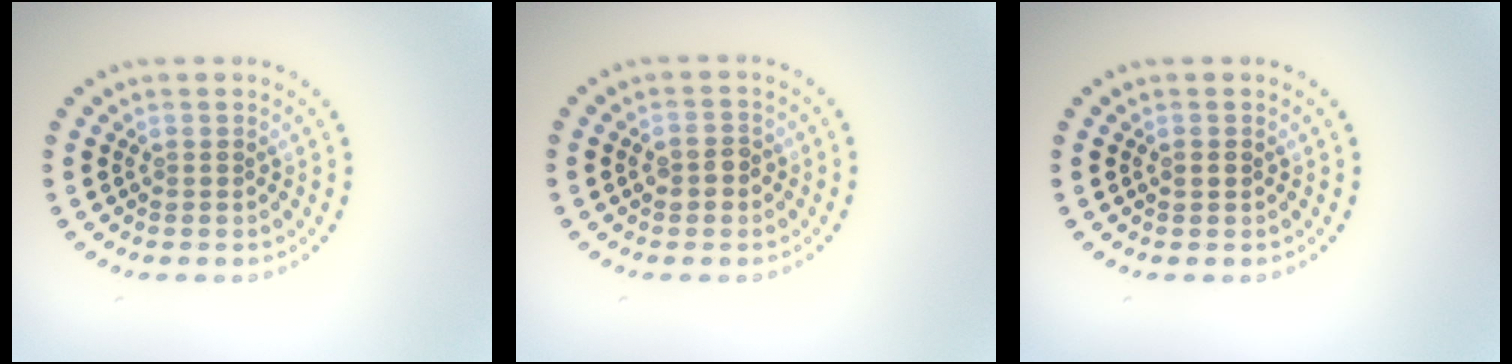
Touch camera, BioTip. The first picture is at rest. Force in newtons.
{"total": 1.6, "press": 1.6, "slide": 0.3}
{"total": 0.9, "press": 0.9, "slide": 0.1}